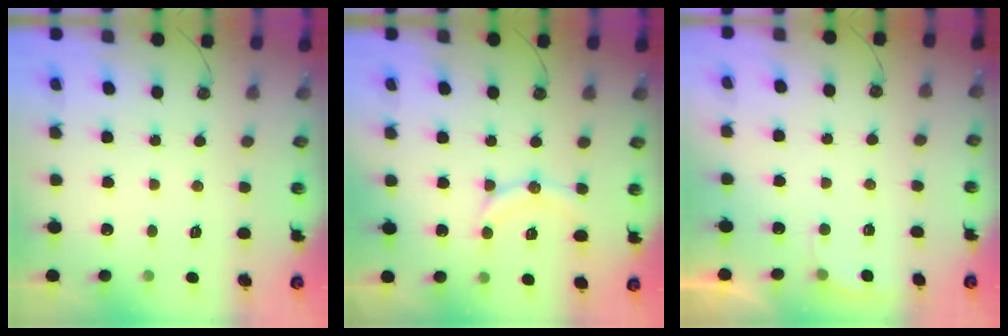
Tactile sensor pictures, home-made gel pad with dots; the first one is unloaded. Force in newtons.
{"total": 10.2, "press": 10.2, "slide": 0.4}
{"total": 3.0, "press": 2.9, "slide": 0.8}